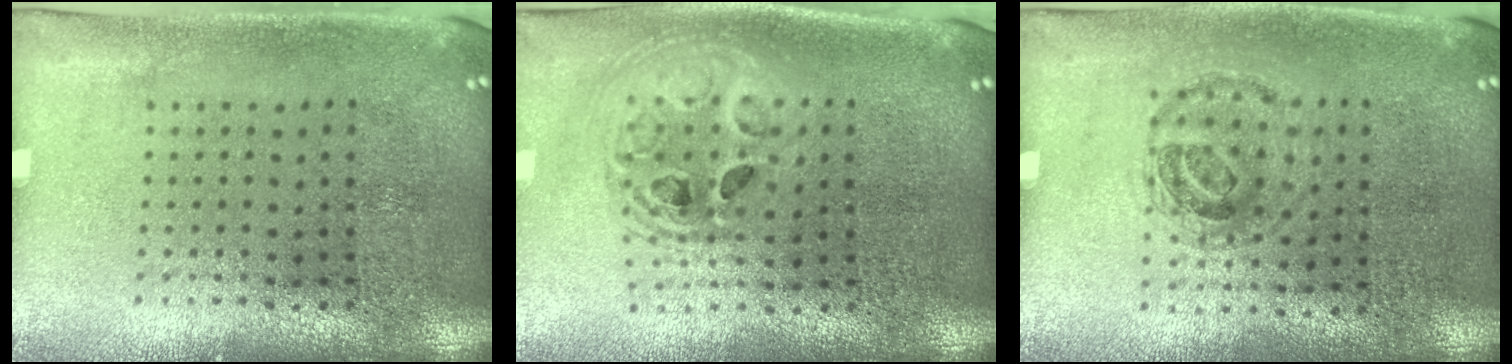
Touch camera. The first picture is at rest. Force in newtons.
{"total": 1.9, "press": 1.6, "slide": 1.1}
{"total": 0.9, "press": 0.8, "slide": 0.4}